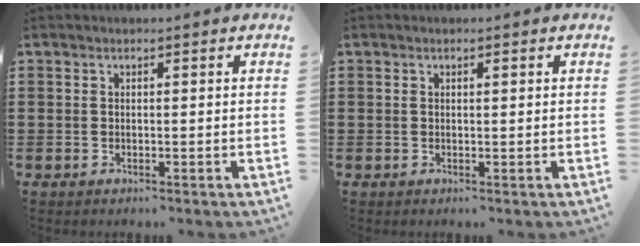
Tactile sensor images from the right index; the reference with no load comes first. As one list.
[{"total": 0.7, "force": [0.2, 0.1, 0.6], "torque": [-0.014, -0.001, 0.005]}]